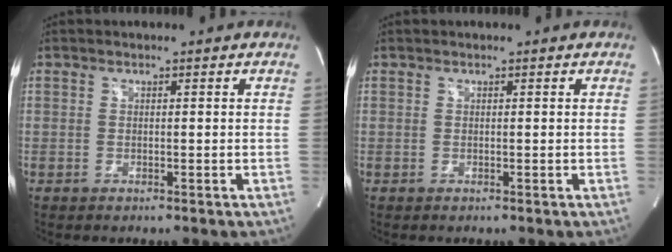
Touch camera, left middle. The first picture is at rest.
{"total": 0.0}